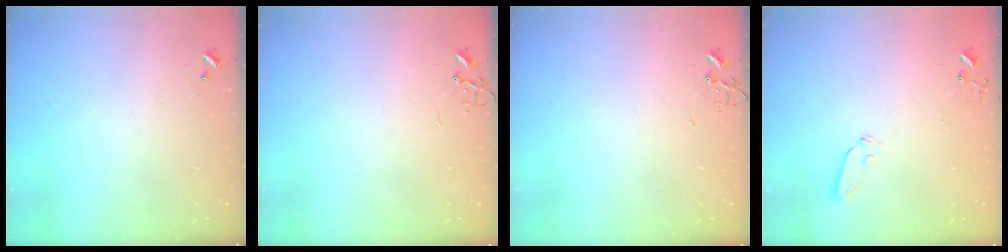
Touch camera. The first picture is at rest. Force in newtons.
{"total": 0.0}
{"total": 0.0}
{"total": 3.6, "press": 3.6, "slide": 0.5}